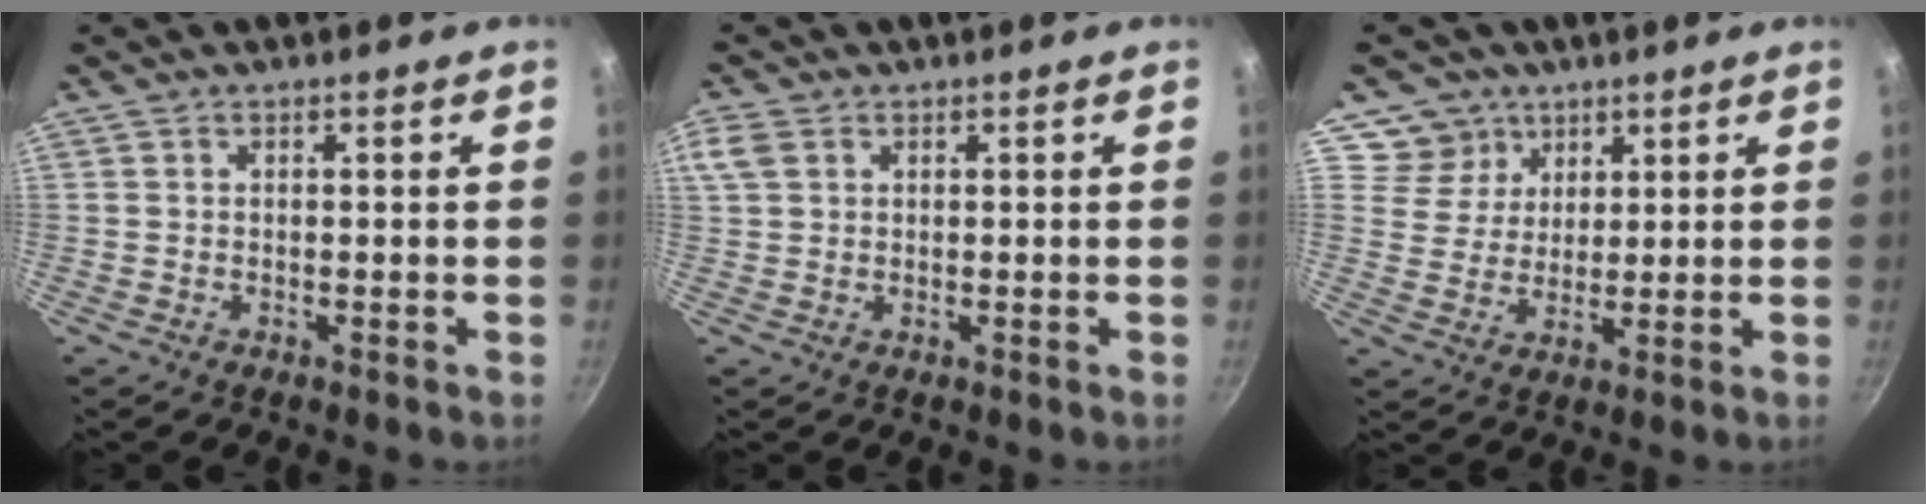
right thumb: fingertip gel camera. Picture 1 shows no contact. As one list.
[{"total": 4.0, "force": [1.5, 2.8, 2.3], "torque": [-0.048, 0.005, 0.031]}, {"total": 6.8, "force": [4.0, 5.5, 0.9], "torque": [0.014, -0.018, 0.067]}]